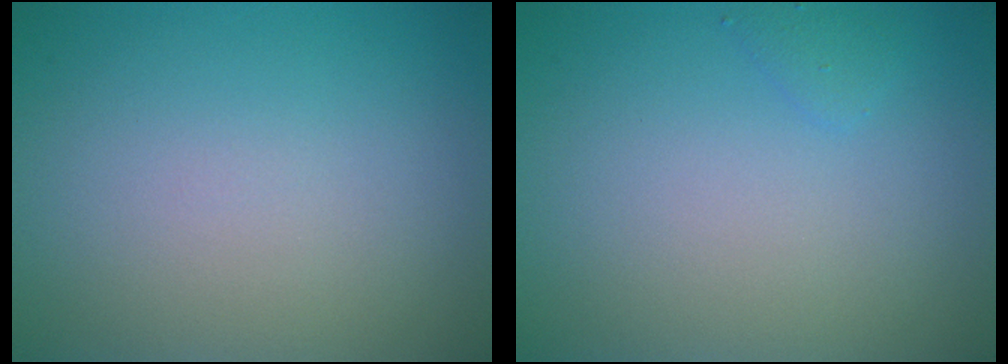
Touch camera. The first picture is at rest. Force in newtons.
{"total": 0.8, "press": 0.8, "slide": 0.0}